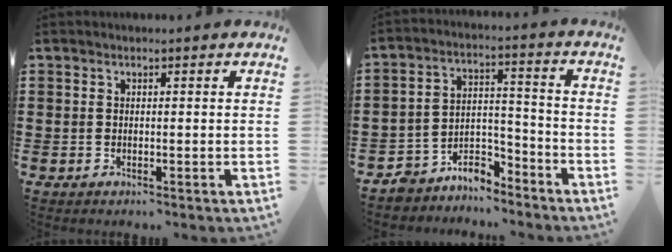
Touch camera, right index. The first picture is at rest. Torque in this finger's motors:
{"motor_torque": [0.96, 0.12, 0.16, 0.02]}